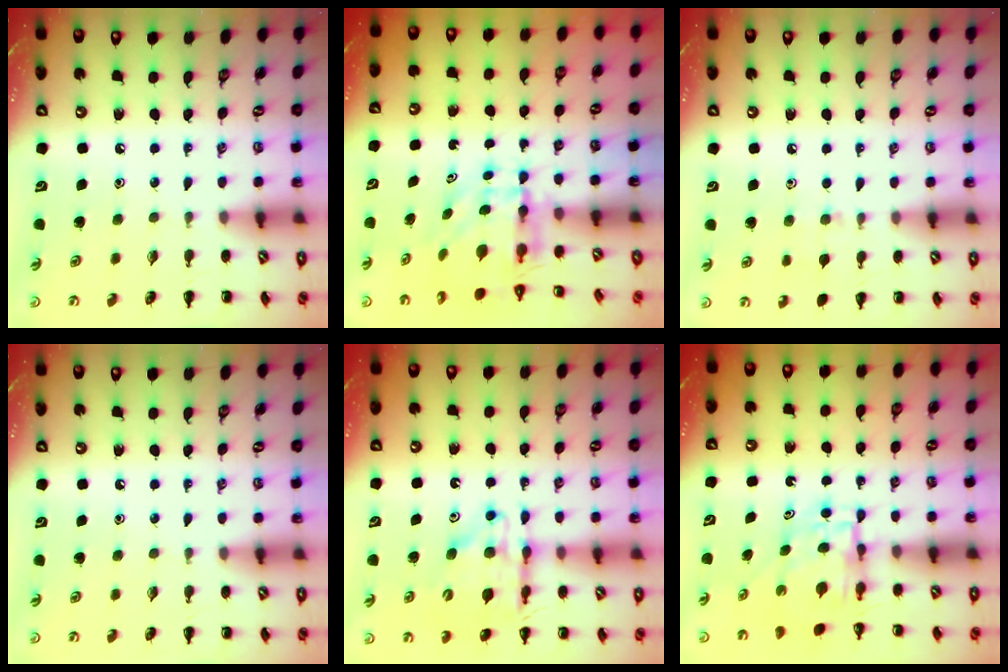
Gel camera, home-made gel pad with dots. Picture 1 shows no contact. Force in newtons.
{"total": 5.9, "press": 5.7, "slide": 1.3}
{"total": 6.5, "press": 6.0, "slide": 2.3}
{"total": 0.0}
{"total": 13.3, "press": 12.8, "slide": 3.6}
{"total": 4.8, "press": 4.8, "slide": 0.5}